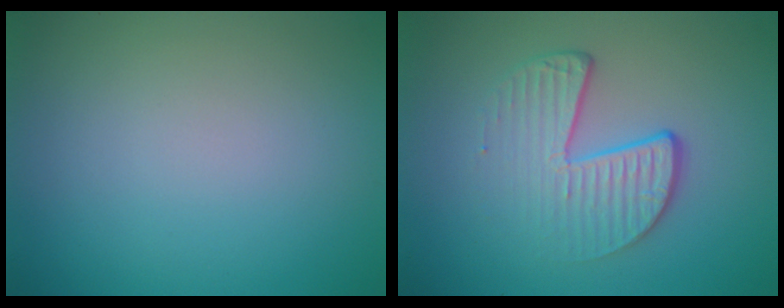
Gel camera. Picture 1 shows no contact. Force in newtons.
{"total": 4.4, "press": 2.8, "slide": 3.4}